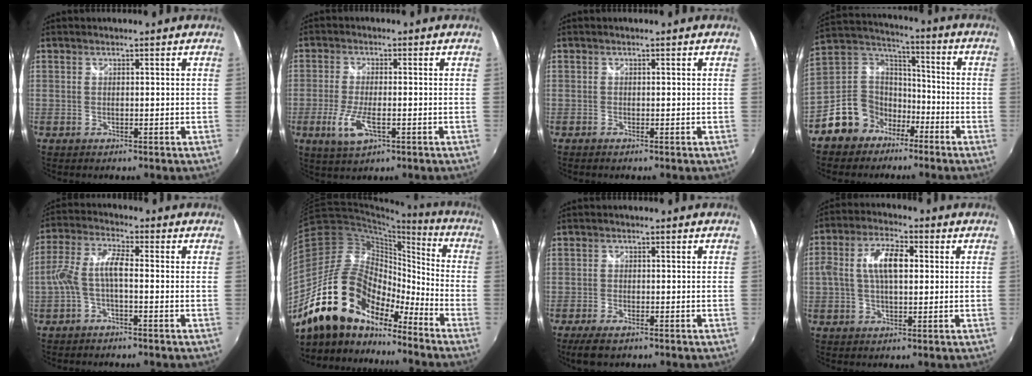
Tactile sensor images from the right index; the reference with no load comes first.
{"total": 7.0, "force": [-2.7, 2.2, 6.1], "torque": [-0.134, -0.015, -0.050]}
{"total": 0.6, "force": [-0.5, 0.3, 0.2], "torque": [-0.005, -0.003, -0.013]}
{"total": 12.8, "force": [-7.4, 10.0, 3.4], "torque": [-0.090, 0.047, -0.128]}
{"total": 6.2, "force": [-1.8, 1.7, 5.7], "torque": [-0.133, 0.013, -0.035]}
{"total": 20.8, "force": [-14.9, 9.9, 10.6], "torque": [-0.196, -0.004, -0.264]}
{"total": 5.1, "force": [-3.7, 1.8, 3.0], "torque": [-0.075, -0.017, -0.066]}
{"total": 8.4, "force": [0.7, 3.9, 7.5], "torque": [-0.146, 0.018, 0.010]}